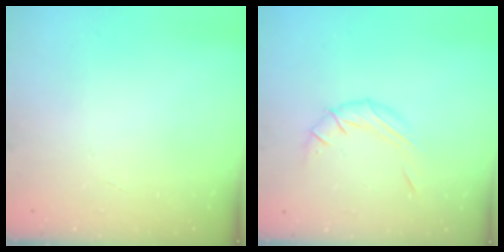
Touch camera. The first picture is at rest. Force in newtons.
{"total": 7.3, "press": 7.3, "slide": 0.7}